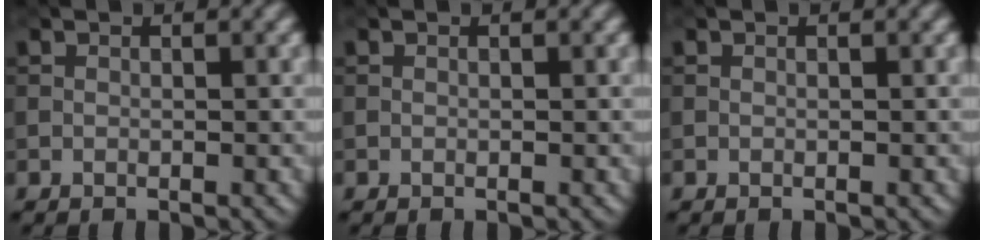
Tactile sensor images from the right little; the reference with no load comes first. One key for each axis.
{"total": 0.0}
{"total": 0.0}